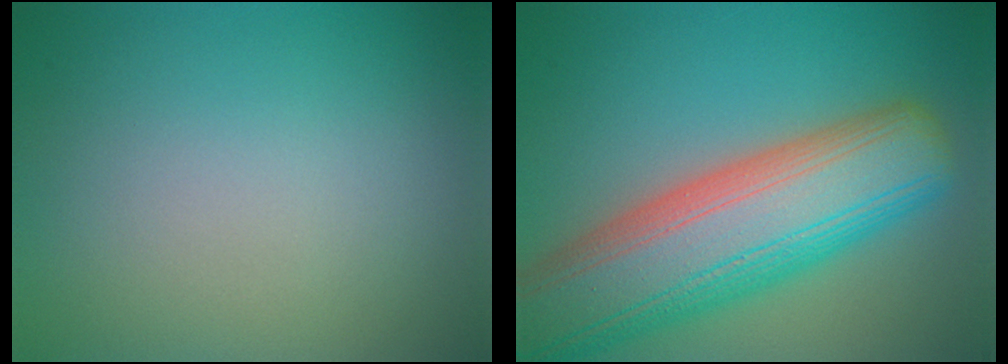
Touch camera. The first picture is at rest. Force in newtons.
{"total": 12.9, "press": 12.9, "slide": 0.8}